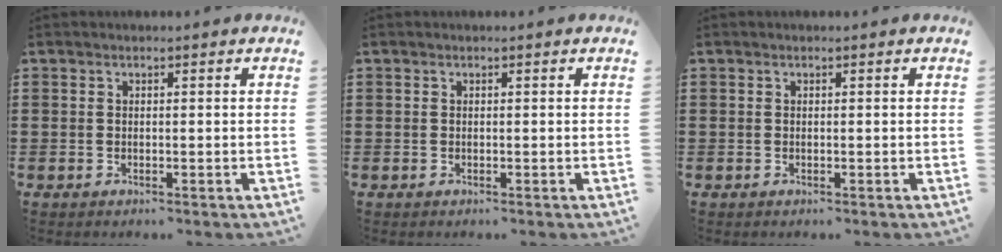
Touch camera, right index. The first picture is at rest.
{"total": 0.0}
{"total": 0.0}